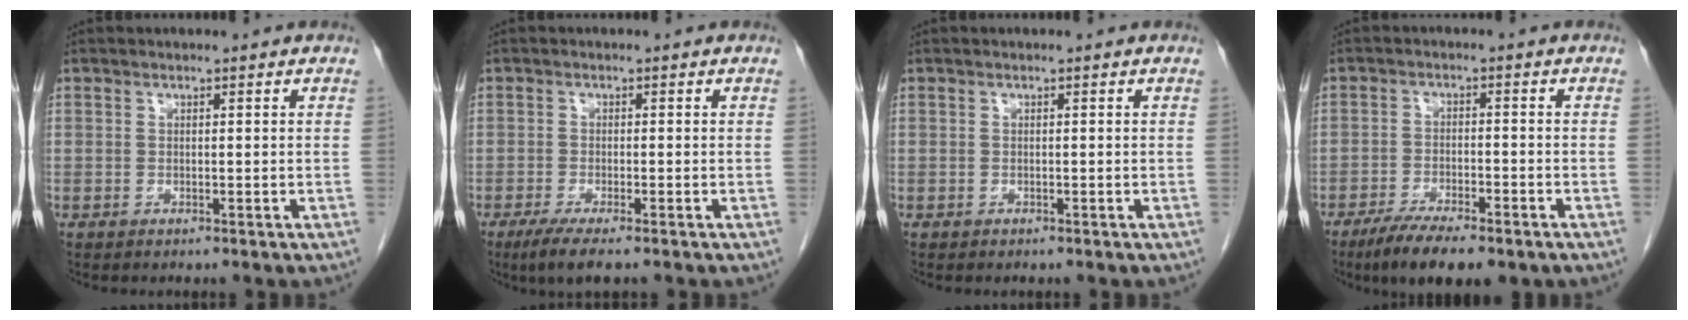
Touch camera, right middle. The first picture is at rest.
{"total": 4.2, "force": [-2.9, 0.4, 3.1], "torque": [-0.059, -0.013, -0.049]}
{"total": 0.0}
{"total": 9.2, "force": [-6.6, 2.4, 6.0], "torque": [-0.095, -0.015, -0.101]}